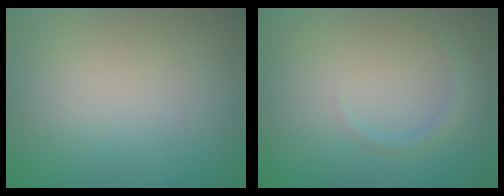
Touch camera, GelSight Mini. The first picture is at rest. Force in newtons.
{"total": 1.0, "press": 1.0, "slide": 0.1}